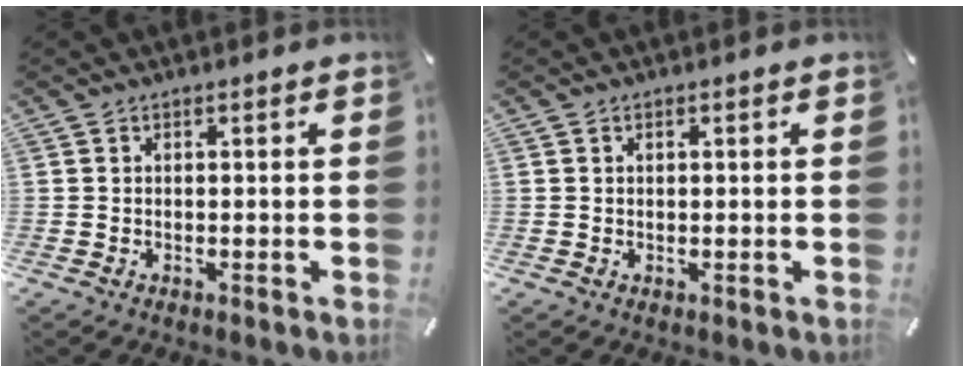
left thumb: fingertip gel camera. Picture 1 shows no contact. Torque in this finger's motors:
{"motor_torque": [0.29, -0.07, 0.01, -0.03, 0.00]}